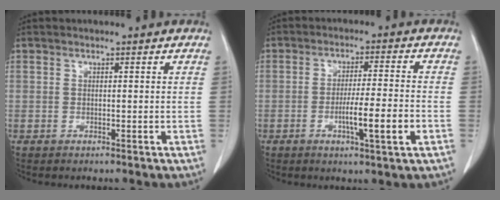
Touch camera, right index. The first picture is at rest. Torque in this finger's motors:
{"motor_torque": [1.45, -0.63, 0.71, 0.15]}